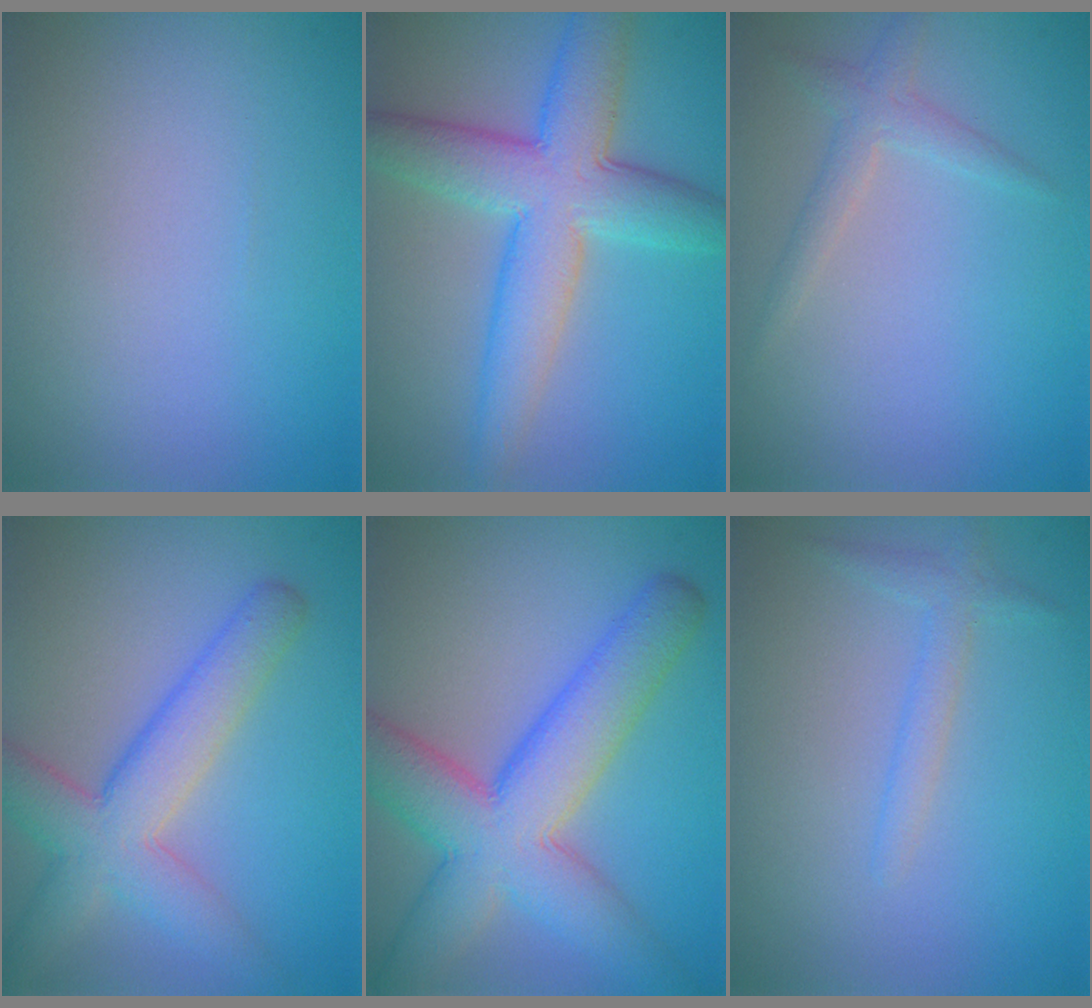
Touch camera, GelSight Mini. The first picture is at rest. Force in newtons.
{"total": 7.5, "press": 7.5, "slide": 0.1}
{"total": 1.7, "press": 1.7, "slide": 0.1}
{"total": 6.1, "press": 6.1, "slide": 0.3}
{"total": 9.0, "press": 9.0, "slide": 0.4}
{"total": 1.6, "press": 1.6, "slide": 0.1}